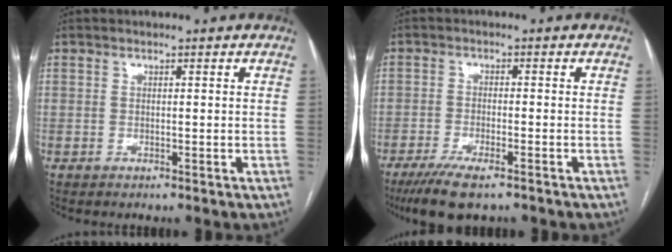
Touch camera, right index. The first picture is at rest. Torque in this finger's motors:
{"motor_torque": [0.70, -0.49, 0.31, 0.07]}